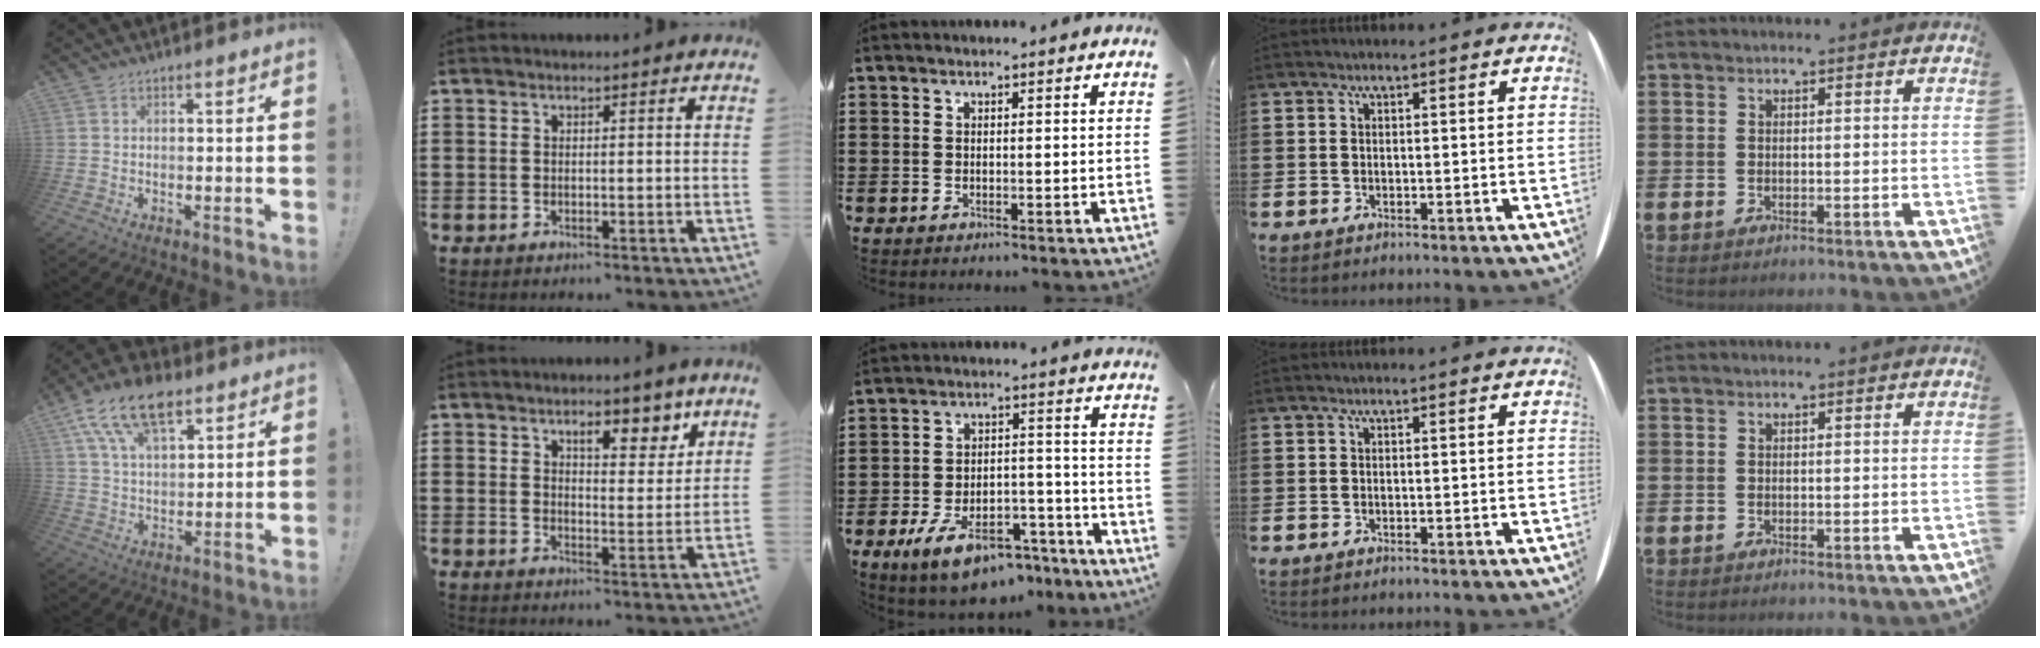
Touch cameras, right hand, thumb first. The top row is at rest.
{"thumb": {"total": 16.1, "force": [9.4, 8.1, 10.3], "torque": [-0.189, -0.043, 0.169]}, "index": {"total": 6.1, "force": [4.0, 2.7, 3.7], "torque": [-0.045, -0.006, 0.063]}, "middle": {"total": 9.4, "force": [-7.0, 3.1, 5.3], "torque": [-0.095, 0.022, -0.128]}}